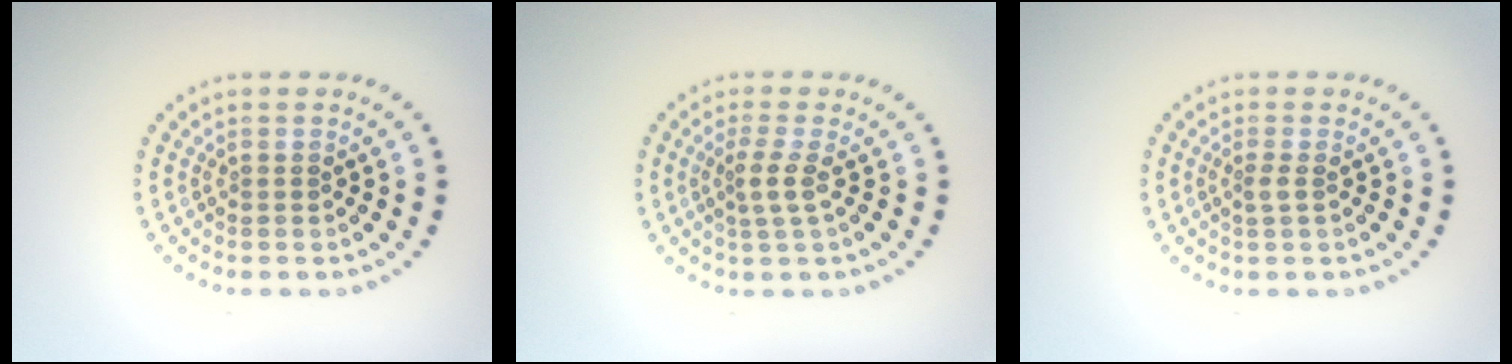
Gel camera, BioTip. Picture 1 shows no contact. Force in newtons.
{"total": 1.9, "press": 1.4, "slide": 1.3}
{"total": 0.9, "press": 0.7, "slide": 0.6}